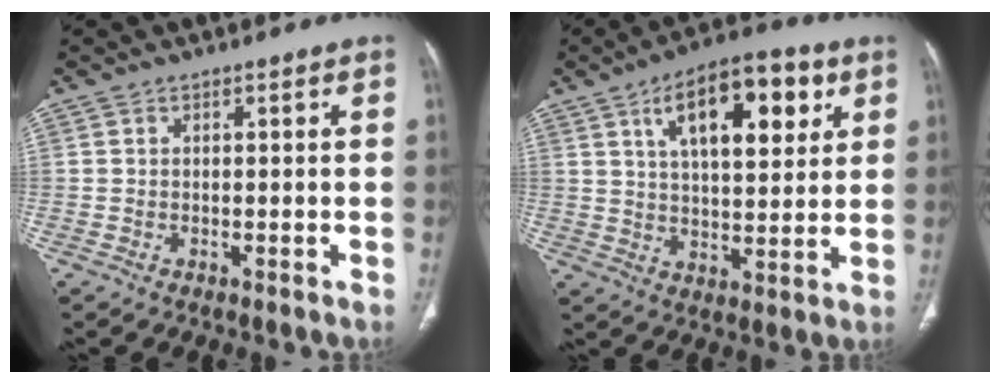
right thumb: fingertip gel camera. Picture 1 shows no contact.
{"total": 16.8, "force": [6.9, 7.5, 13.4], "torque": [-0.170, -0.009, 0.107]}